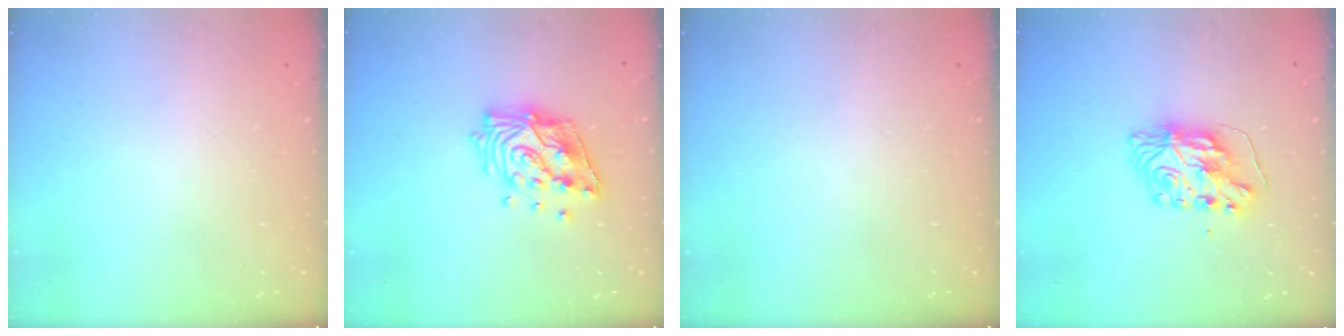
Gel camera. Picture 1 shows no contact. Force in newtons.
{"total": 15.2, "press": 15.0, "slide": 1.8}
{"total": 0.0}
{"total": 8.3, "press": 8.3, "slide": 0.8}